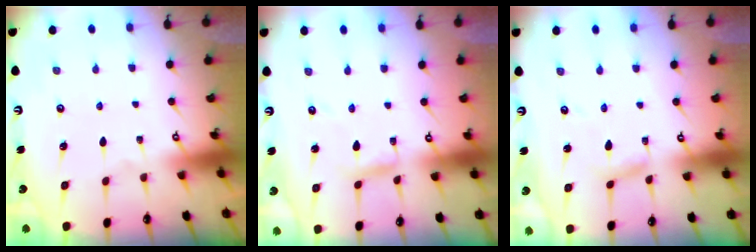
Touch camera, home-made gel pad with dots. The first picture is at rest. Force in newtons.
{"total": 3.1, "press": 3.1, "slide": 0.2}
{"total": 3.4, "press": 3.4, "slide": 0.3}